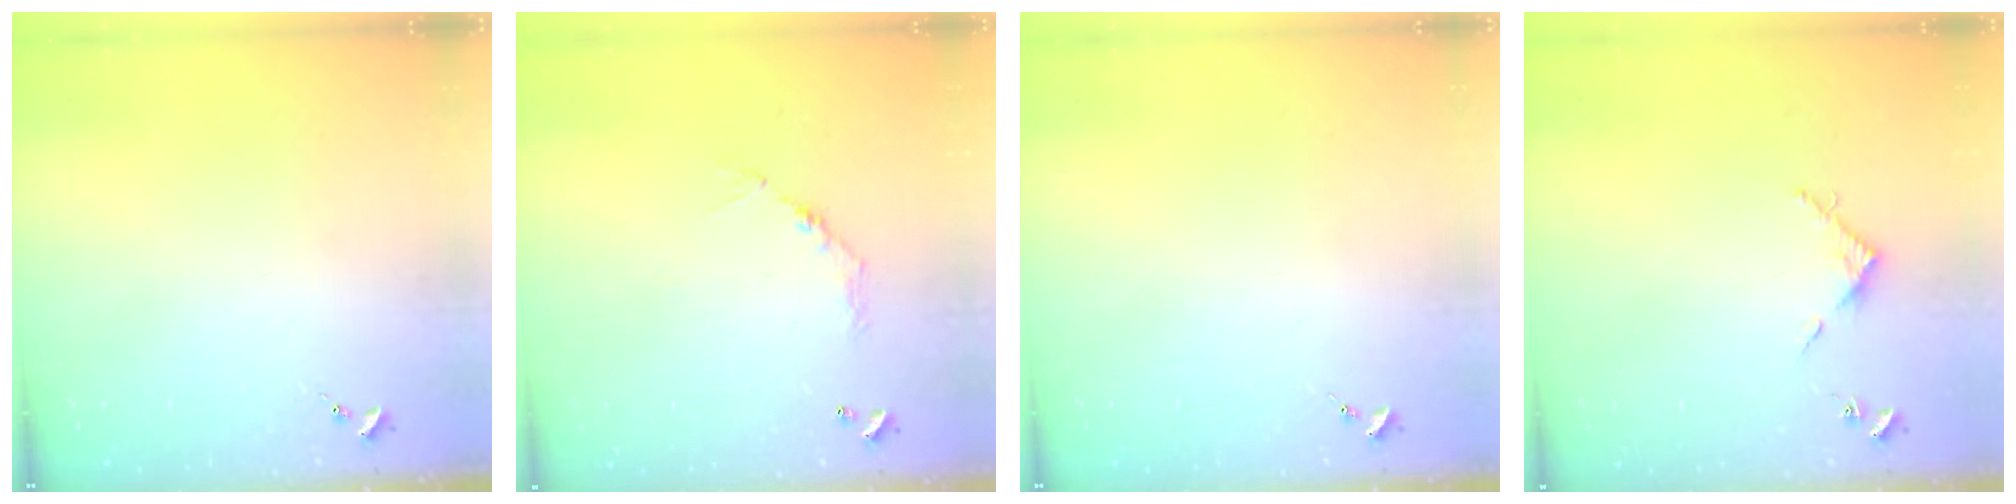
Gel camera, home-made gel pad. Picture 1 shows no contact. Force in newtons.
{"total": 5.7, "press": 5.7, "slide": 0.4}
{"total": 0.0}
{"total": 4.1, "press": 4.1, "slide": 0.3}